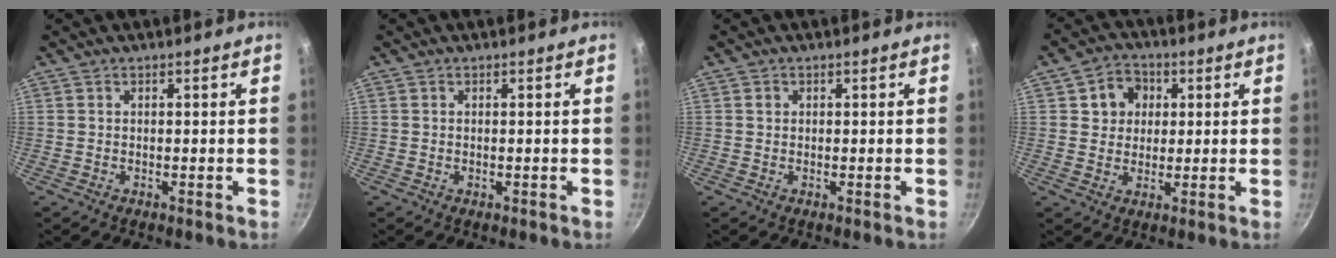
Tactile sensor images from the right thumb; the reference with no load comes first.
{"total": 0.0}
{"total": 0.8, "force": [0.2, 0.7, 0.2], "torque": [0.001, 0.002, 0.002]}
{"total": 7.0, "force": [1.8, 6.1, 3.0], "torque": [-0.011, 0.000, 0.026]}